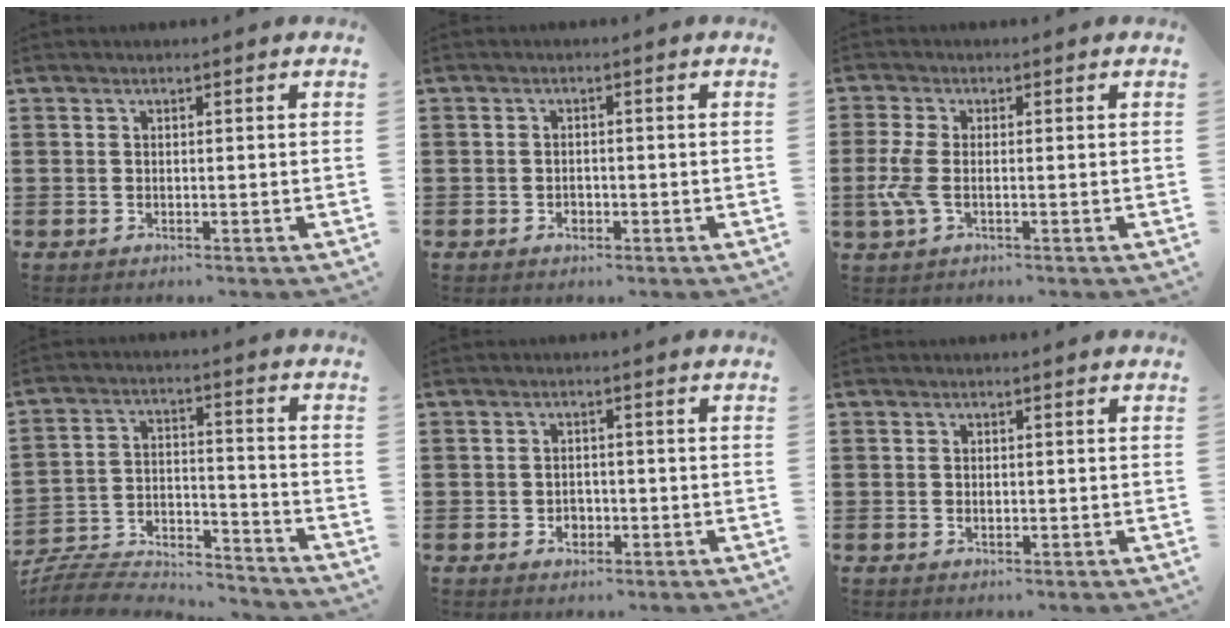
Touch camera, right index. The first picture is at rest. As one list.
[{"total": 1.2, "force": [-0.7, 0.9, 0.6], "torque": [-0.013, 0.001, -0.014]}, {"total": 4.1, "force": [-0.9, 1.8, 3.6], "torque": [-0.092, -0.007, -0.023]}, {"total": 6.7, "force": [-6.5, 1.0, 1.3], "torque": [-0.034, 0.000, -0.134]}, {"total": 2.0, "force": [-0.8, 1.6, 0.9], "torque": [-0.020, 0.004, -0.018]}, {"total": 0.8, "force": [-0.1, 0.4, 0.6], "torque": [-0.012, 0.003, -0.003]}]